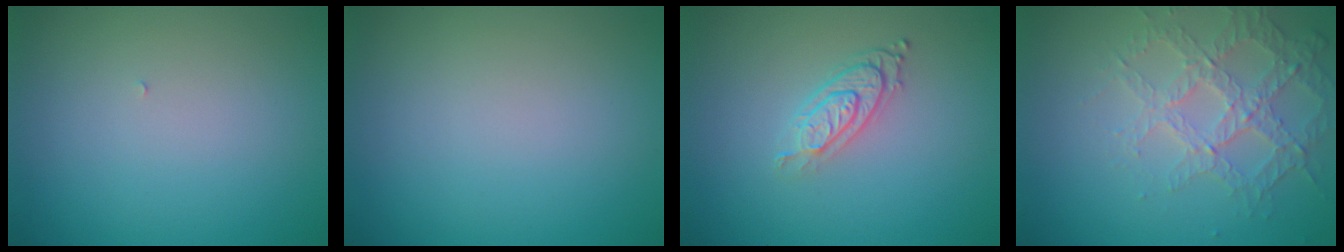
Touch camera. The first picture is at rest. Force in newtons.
{"total": 0.0}
{"total": 3.2, "press": 2.3, "slide": 2.3}
{"total": 3.1, "press": 2.8, "slide": 1.3}